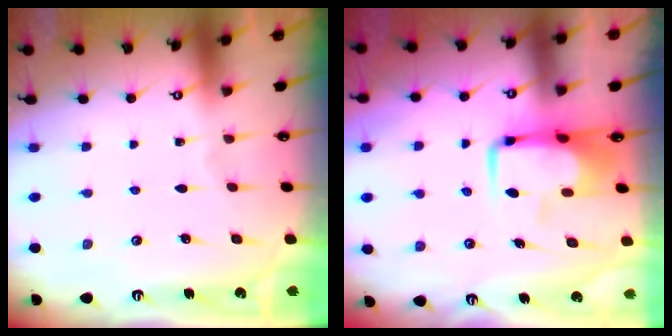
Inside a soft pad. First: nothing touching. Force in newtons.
{"total": 7.3, "press": 7.1, "slide": 1.4}